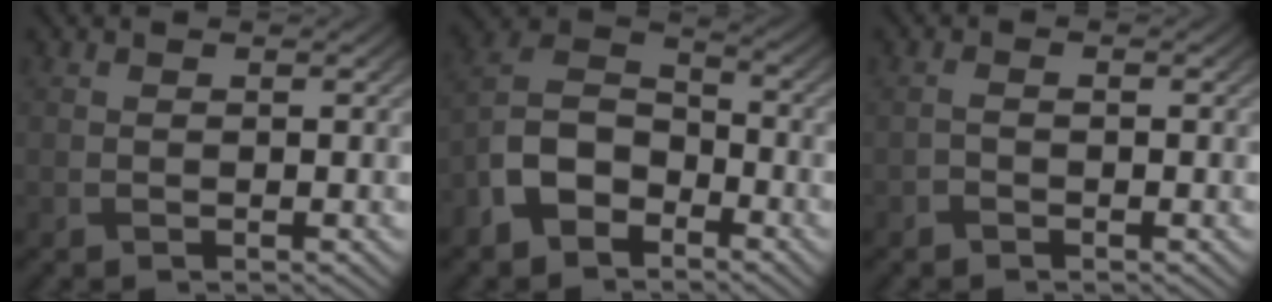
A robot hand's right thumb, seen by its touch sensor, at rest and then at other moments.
{"total": 8.6, "force": [-4.9, 5.3, 4.6], "torque": [-0.101, 0.000, -0.114]}
{"total": 0.8, "force": [-0.5, 0.3, 0.5], "torque": [-0.013, 0.003, -0.011]}